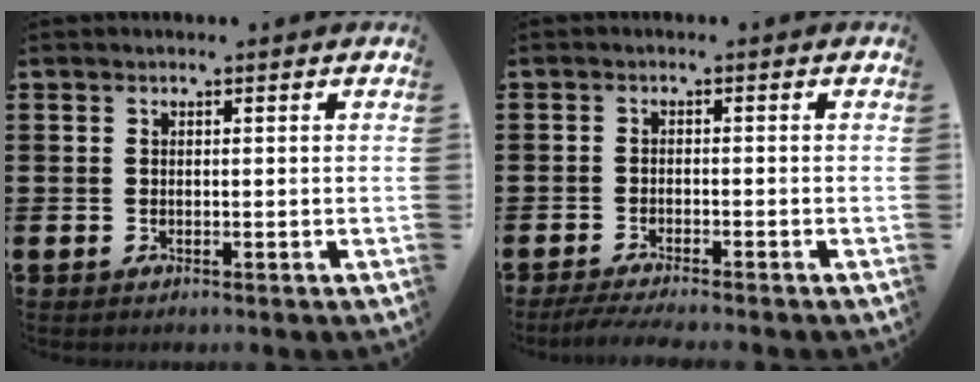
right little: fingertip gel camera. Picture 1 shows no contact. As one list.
[{"total": 2.0, "force": [-1.7, 0.0, 1.1], "torque": [-0.017, 0.002, -0.033]}]